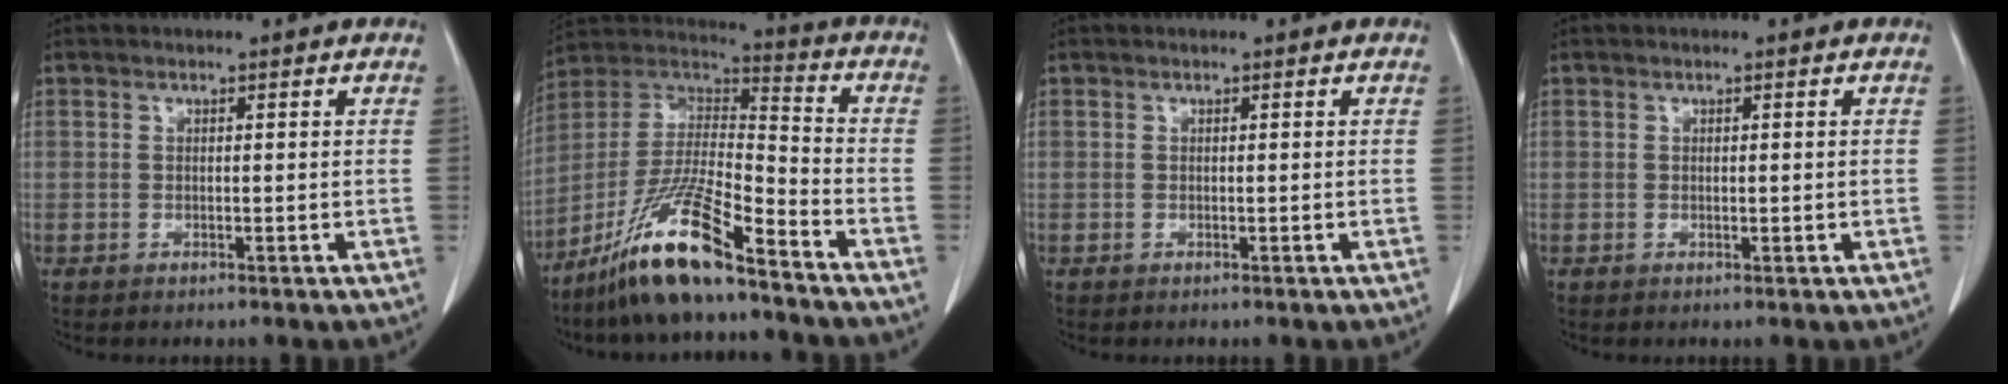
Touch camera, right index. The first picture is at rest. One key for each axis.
{"total": 16.1, "fx": -11.3, "fy": 1.5, "fz": 11.4, "tx": -0.232, "ty": -0.013, "tz": -0.210}
{"total": 0.0}
{"total": 0.6, "fx": 0.0, "fy": 0.2, "fz": 0.6, "tx": -0.011, "ty": -0.003, "tz": 0.003}